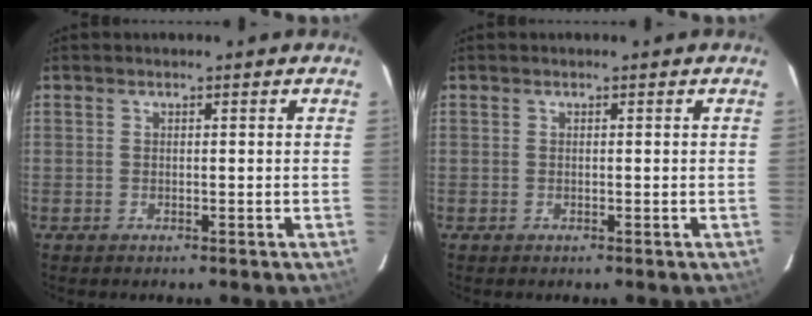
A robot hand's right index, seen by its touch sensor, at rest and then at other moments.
{"total": 0.0}